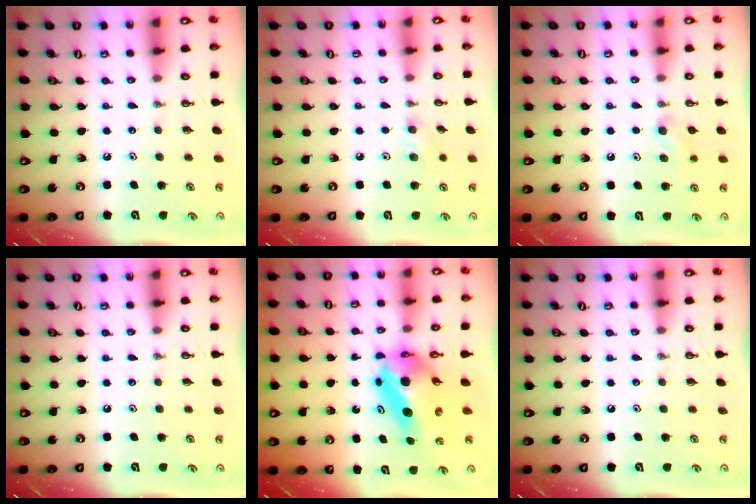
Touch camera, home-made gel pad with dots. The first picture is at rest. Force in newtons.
{"total": 7.2, "press": 6.8, "slide": 2.1}
{"total": 4.6, "press": 4.2, "slide": 1.8}
{"total": 0.0}
{"total": 7.8, "press": 7.8, "slide": 0.6}
{"total": 0.0}